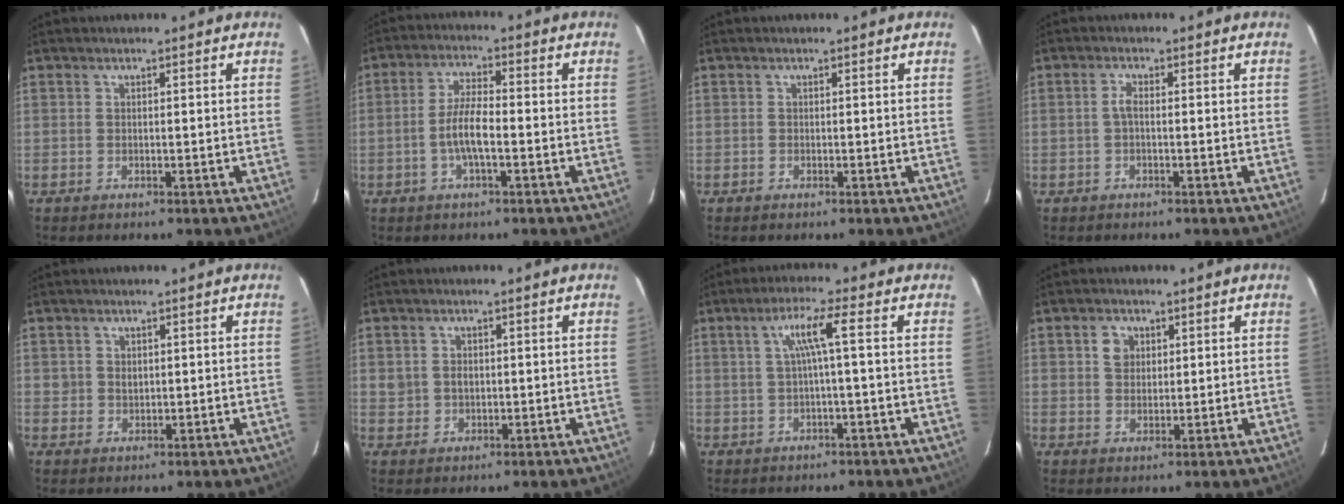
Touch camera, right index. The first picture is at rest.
{"total": 6.0, "force": [-1.8, 1.4, 5.6], "torque": [-0.112, 0.003, -0.035]}
{"total": 0.0}
{"total": 1.5, "force": [-0.3, 0.5, 1.4], "torque": [-0.029, 0.006, -0.008]}
{"total": 1.7, "force": [0.5, 1.6, 0.4], "torque": [-0.005, 0.003, 0.009]}
{"total": 2.7, "force": [0.2, 2.6, 0.9], "torque": [-0.018, 0.006, 0.007]}
{"total": 4.7, "force": [0.3, -0.5, 4.7], "torque": [-0.091, 0.003, 0.009]}
{"total": 3.4, "force": [1.2, 2.9, 1.3], "torque": [-0.015, 0.013, 0.022]}